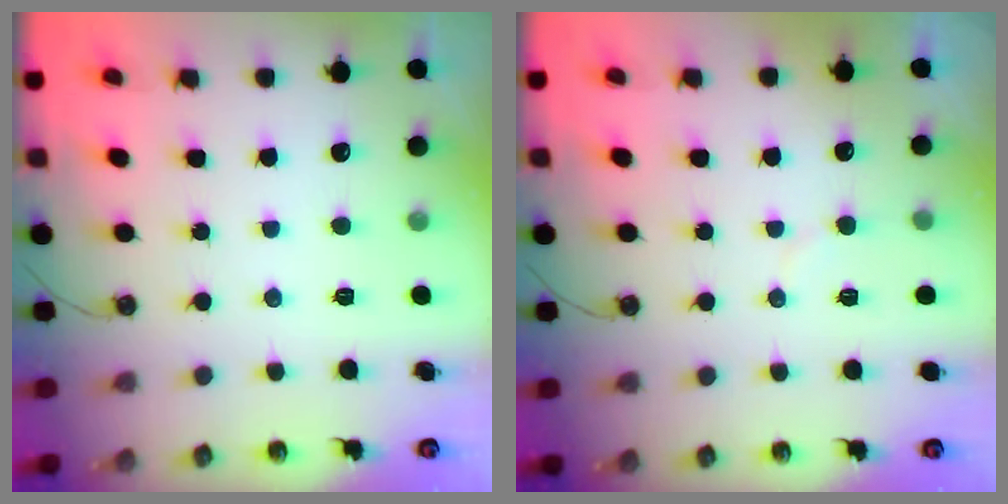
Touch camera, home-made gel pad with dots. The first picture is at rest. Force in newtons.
{"total": 3.6, "press": 3.6, "slide": 0.3}